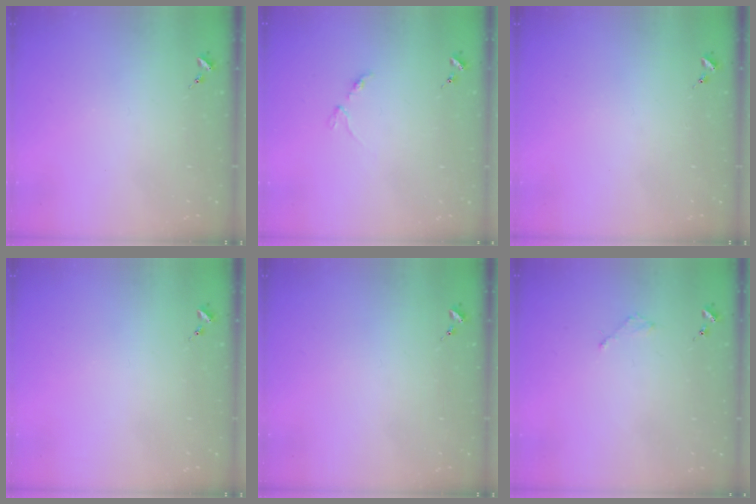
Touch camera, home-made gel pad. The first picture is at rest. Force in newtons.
{"total": 3.4, "press": 3.4, "slide": 0.5}
{"total": 0.0}
{"total": 0.0}
{"total": 0.0}
{"total": 2.0, "press": 2.0, "slide": 0.3}